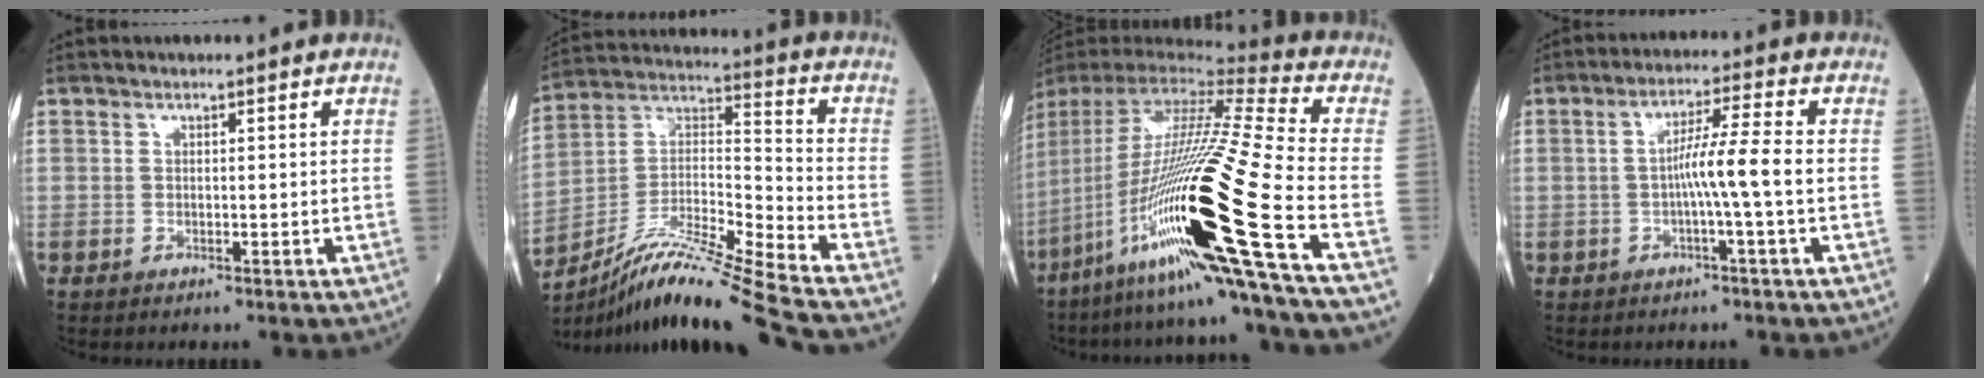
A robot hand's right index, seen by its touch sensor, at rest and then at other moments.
{"total": 18.8, "force": [-15.8, -1.9, 10.0], "torque": [-0.208, -0.005, -0.288]}
{"total": 31.6, "force": [-11.4, 0.4, 29.5], "torque": [-0.547, -0.049, -0.216]}
{"total": 6.1, "force": [-1.0, -1.2, 5.9], "torque": [-0.100, 0.010, -0.020]}